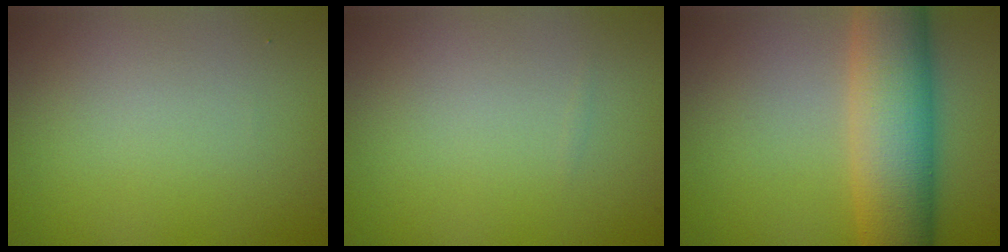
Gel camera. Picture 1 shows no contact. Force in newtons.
{"total": 0.0}
{"total": 8.8, "press": 8.8, "slide": 0.1}